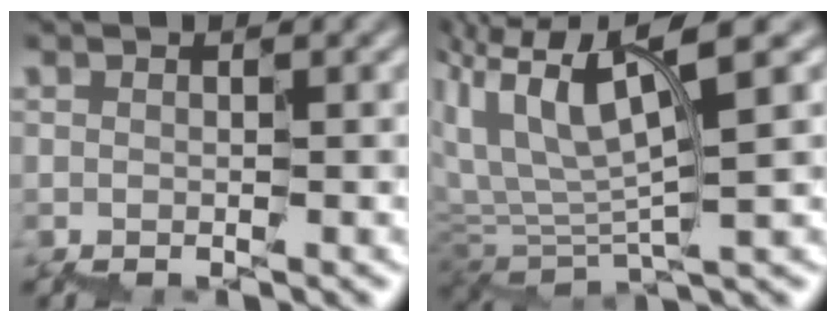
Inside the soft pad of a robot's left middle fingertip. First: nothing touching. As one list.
[{"total": 5.2, "force": [3.5, 1.0, 3.6], "torque": [-0.083, 0.014, 0.068]}]